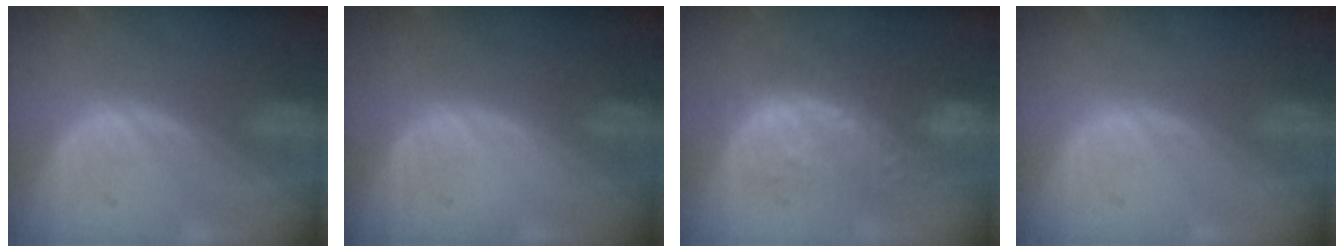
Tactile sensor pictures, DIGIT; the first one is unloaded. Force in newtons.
{"total": 0.0}
{"total": 9.6, "press": 9.1, "slide": 3.0}
{"total": 0.0}